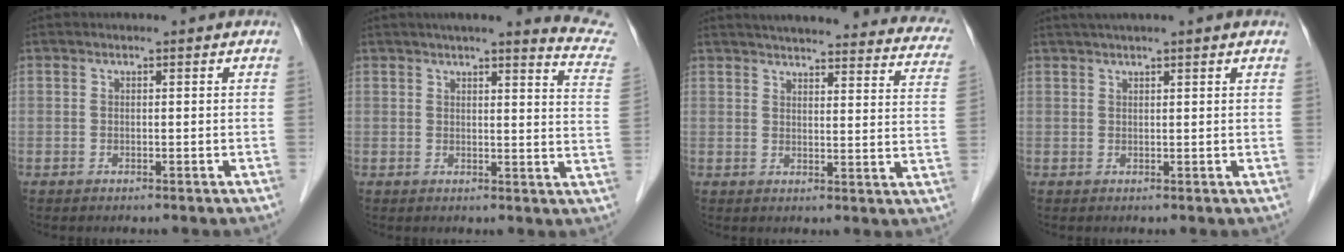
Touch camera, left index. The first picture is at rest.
{"total": 12.6, "force": [11.8, -0.3, 4.7], "torque": [-0.044, -0.062, 0.108]}
{"total": 26.9, "force": [24.4, 4.4, 10.4], "torque": [-0.133, -0.044, 0.268]}
{"total": 4.9, "force": [3.9, -0.3, 3.0], "torque": [-0.045, 0.034, 0.063]}